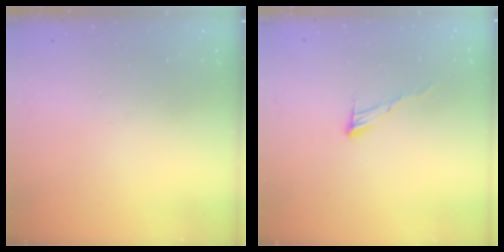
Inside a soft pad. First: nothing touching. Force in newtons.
{"total": 6.6, "press": 6.6, "slide": 0.5}